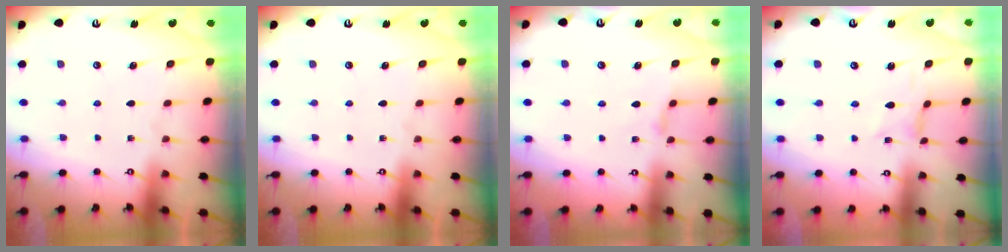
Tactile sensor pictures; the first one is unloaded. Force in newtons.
{"total": 0.0}
{"total": 1.5, "press": 1.5, "slide": 0.3}
{"total": 0.0}